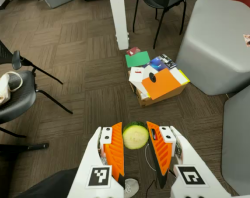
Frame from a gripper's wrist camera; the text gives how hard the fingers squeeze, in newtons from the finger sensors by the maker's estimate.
{"total": 9.8, "left": 10.7, "right": 9.0}